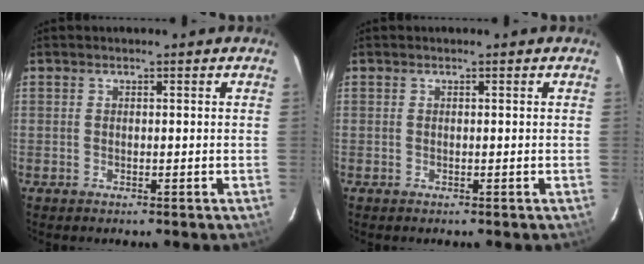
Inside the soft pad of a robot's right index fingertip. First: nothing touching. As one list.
[{"total": 0.0}]